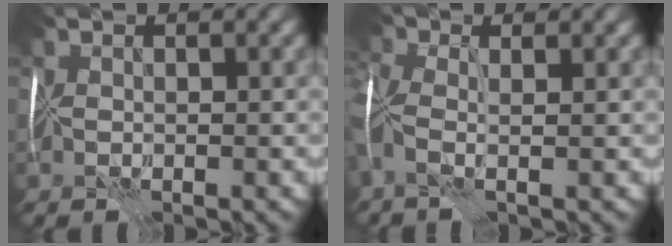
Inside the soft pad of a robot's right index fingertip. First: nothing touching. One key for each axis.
{"total": 4.0, "fx": -0.1, "fy": 2.0, "fz": 3.5, "tx": -0.086, "ty": 0.011, "tz": -0.007}